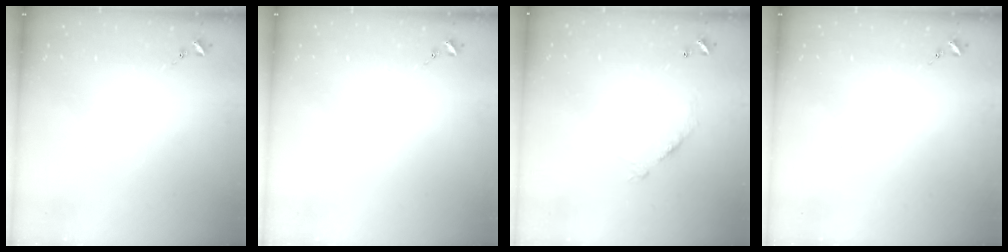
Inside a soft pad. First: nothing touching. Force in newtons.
{"total": 0.0}
{"total": 9.1, "press": 9.1, "slide": 0.8}
{"total": 0.0}